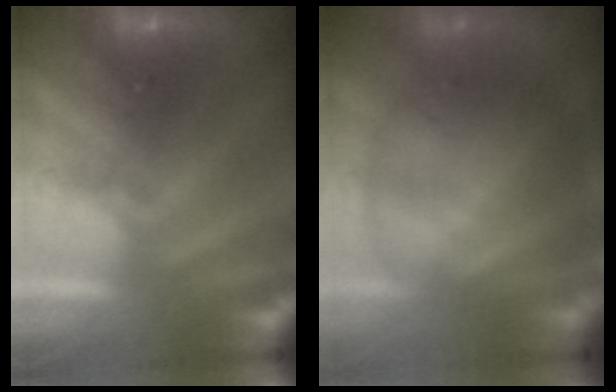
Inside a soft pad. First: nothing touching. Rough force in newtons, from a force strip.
{"total": 9.3}